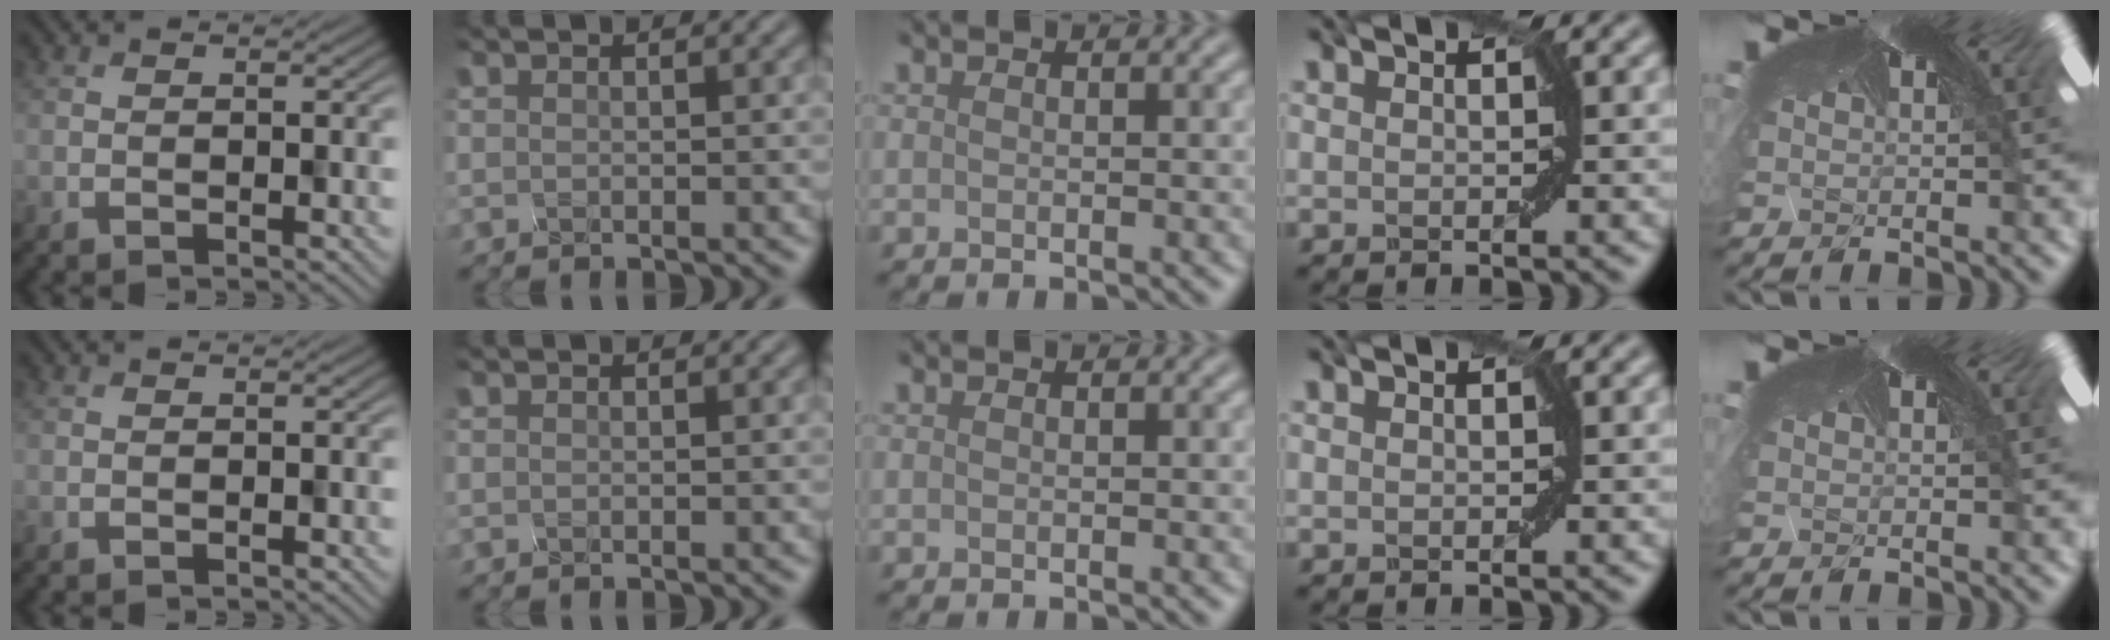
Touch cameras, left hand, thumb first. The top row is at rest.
{}